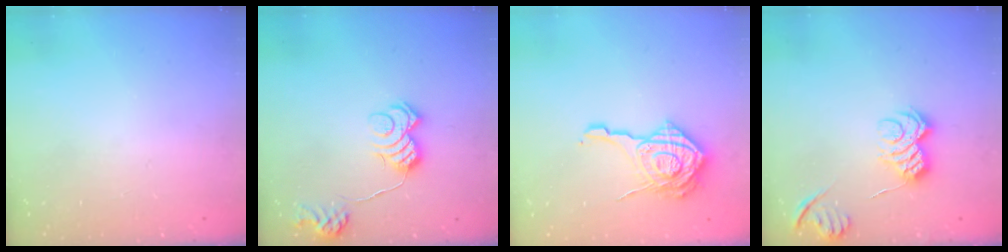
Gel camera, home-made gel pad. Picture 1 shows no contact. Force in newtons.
{"total": 13.0, "press": 13.0, "slide": 0.4}
{"total": 17.6, "press": 17.6, "slide": 1.2}
{"total": 9.7, "press": 9.7, "slide": 0.4}